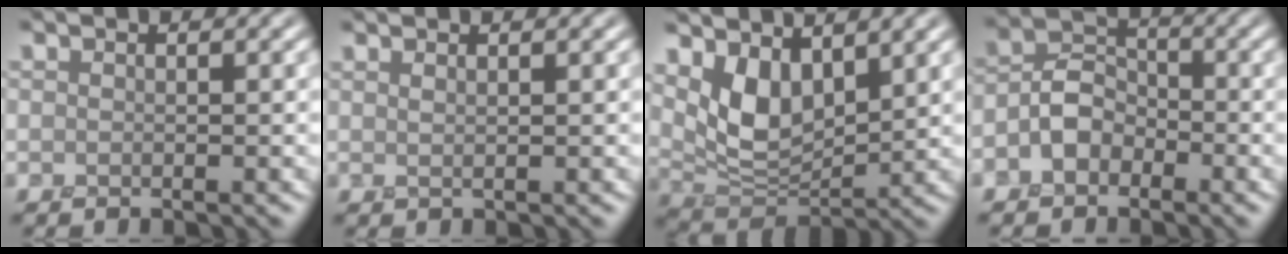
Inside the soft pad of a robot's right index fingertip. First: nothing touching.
{"total": 0.8, "force": [0.7, -0.4, 0.0], "torque": [-0.005, -0.001, 0.020]}
{"total": 5.1, "force": [2.6, 2.5, 3.6], "torque": [-0.080, -0.015, 0.053]}
{"total": 2.5, "force": [-1.5, 1.8, 0.9], "torque": [-0.012, 0.011, -0.029]}